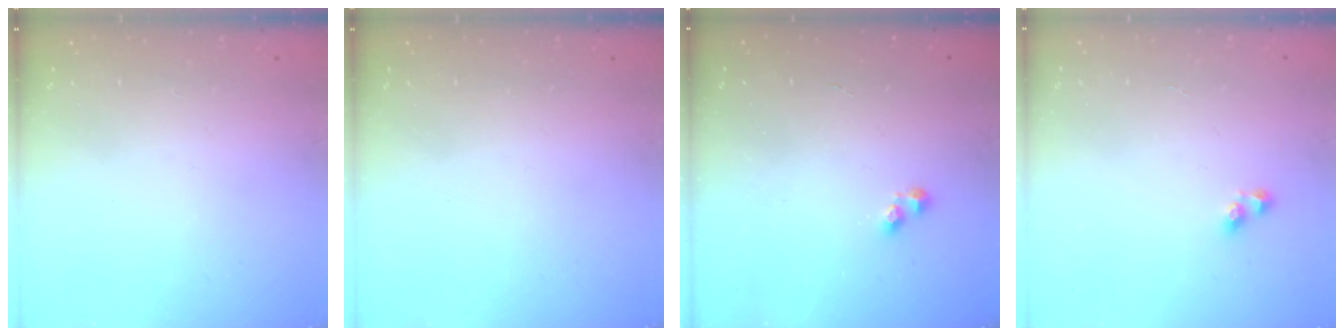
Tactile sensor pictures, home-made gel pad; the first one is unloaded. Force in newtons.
{"total": 0.0}
{"total": 2.3, "press": 2.2, "slide": 0.3}
{"total": 2.5, "press": 2.2, "slide": 1.3}